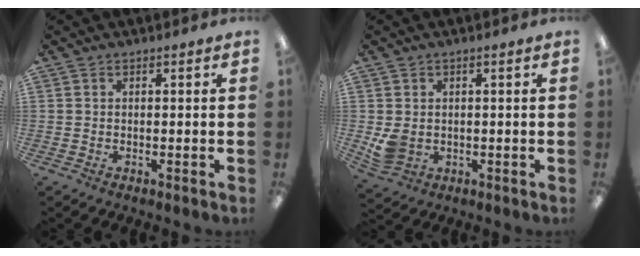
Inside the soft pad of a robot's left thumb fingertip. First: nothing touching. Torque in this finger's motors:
{"motor_torque": [-0.05, 0.14, 0.20, -0.03, 0.06]}